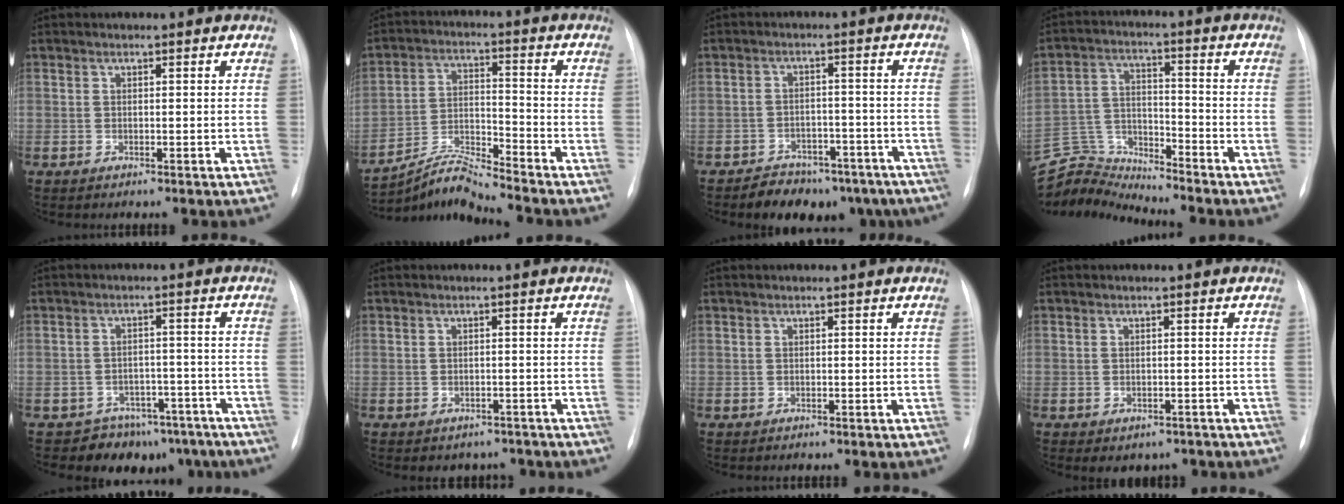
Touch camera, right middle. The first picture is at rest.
{"total": 7.6, "force": [-7.2, -1.6, 1.5], "torque": [-0.042, 0.005, -0.132]}
{"total": 11.5, "force": [-8.9, 6.2, 3.9], "torque": [-0.036, 0.022, -0.112]}
{"total": 9.2, "force": [-9.0, -0.7, -1.8], "torque": [0.027, 0.035, -0.170]}
{"total": 9.9, "force": [-7.7, 6.2, 0.8], "torque": [0.014, 0.036, -0.088]}
{"total": 3.5, "force": [-2.9, 2.0, 0.1], "torque": [0.002, 0.014, -0.034]}
{"total": 0.0}
{"total": 3.8, "force": [-2.9, 2.4, 0.9], "torque": [-0.004, 0.012, -0.031]}